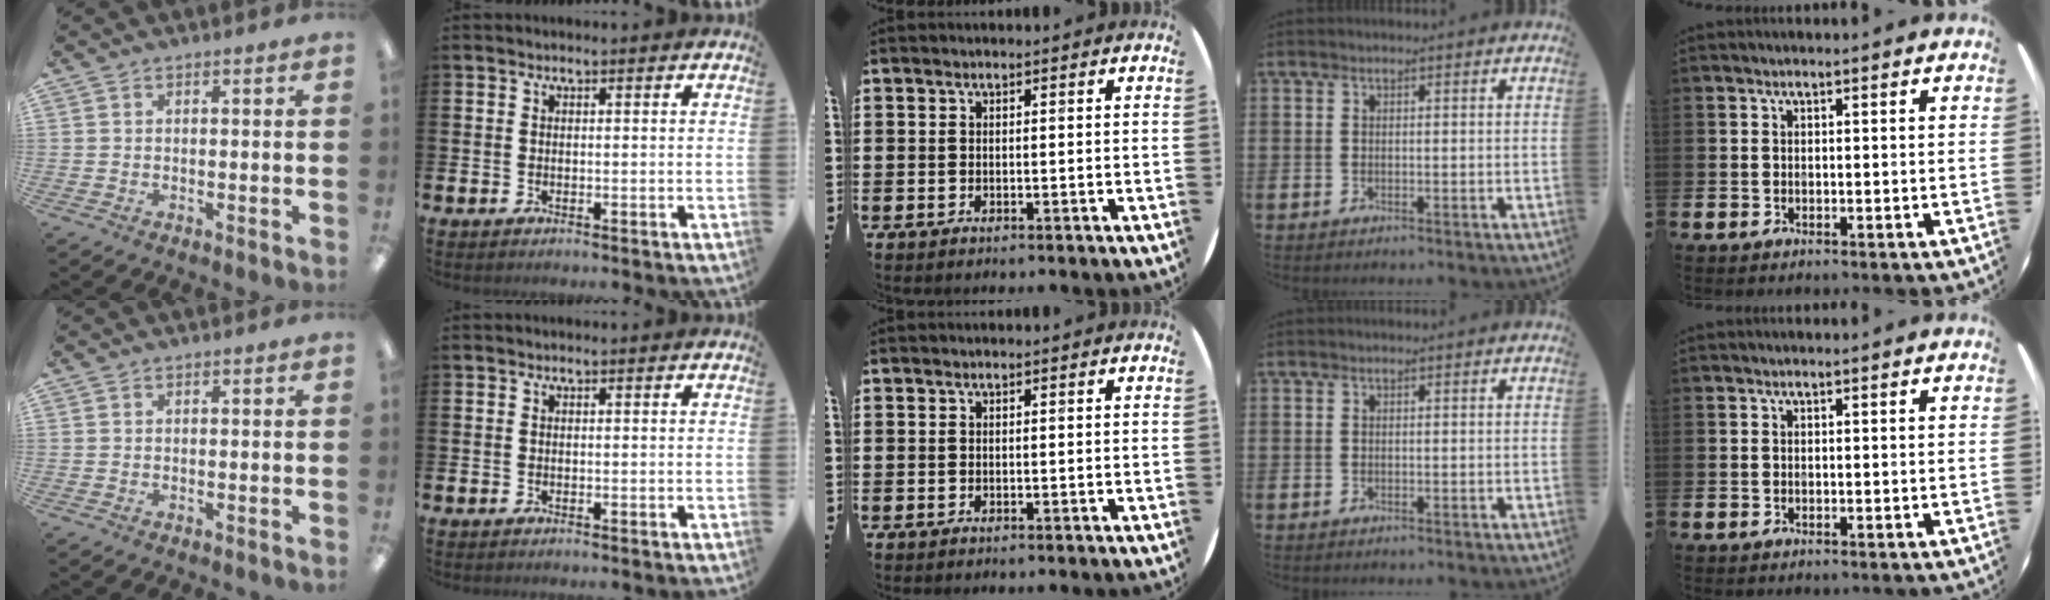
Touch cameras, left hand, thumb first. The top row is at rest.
{}